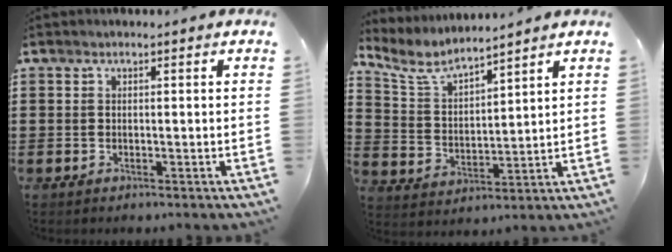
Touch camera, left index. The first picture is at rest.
{"total": 6.2, "force": [5.4, 1.4, 2.6], "torque": [-0.076, -0.024, 0.093]}